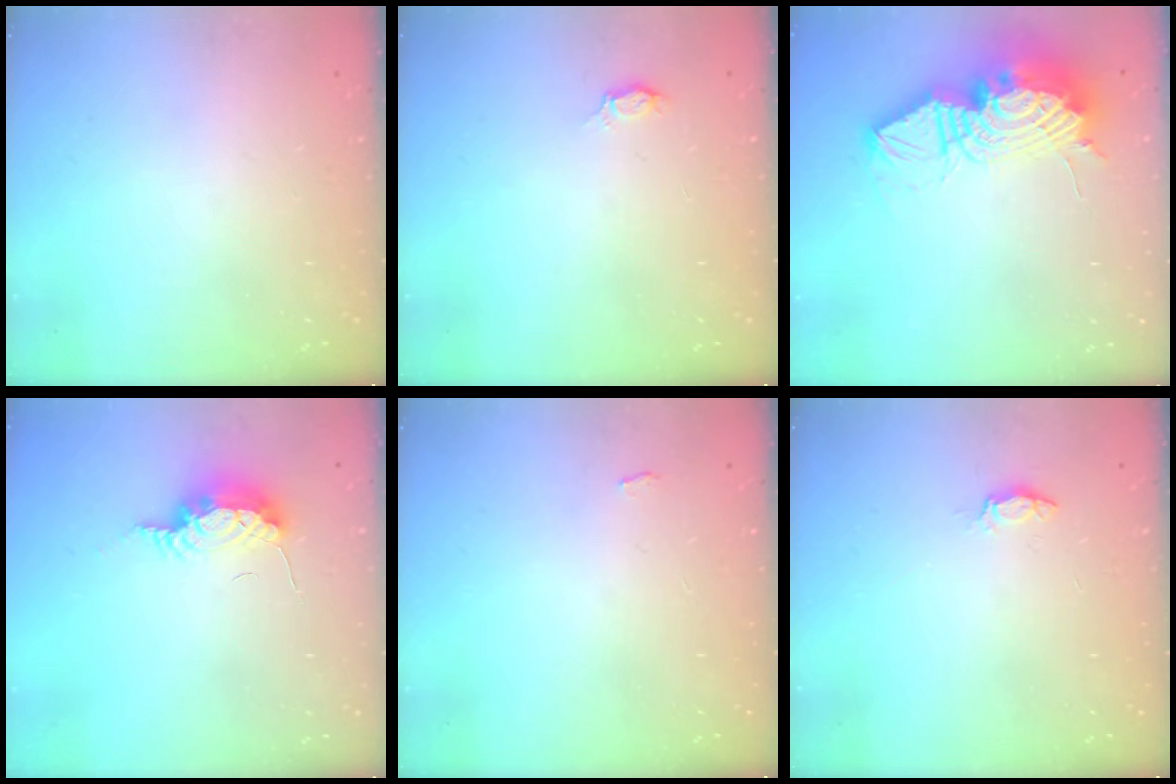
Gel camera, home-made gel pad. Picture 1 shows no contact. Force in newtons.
{"total": 2.8, "press": 2.8, "slide": 0.3}
{"total": 22.6, "press": 22.5, "slide": 2.2}
{"total": 7.7, "press": 7.4, "slide": 1.9}
{"total": 2.8, "press": 2.8, "slide": 0.3}
{"total": 3.0, "press": 3.0, "slide": 0.3}